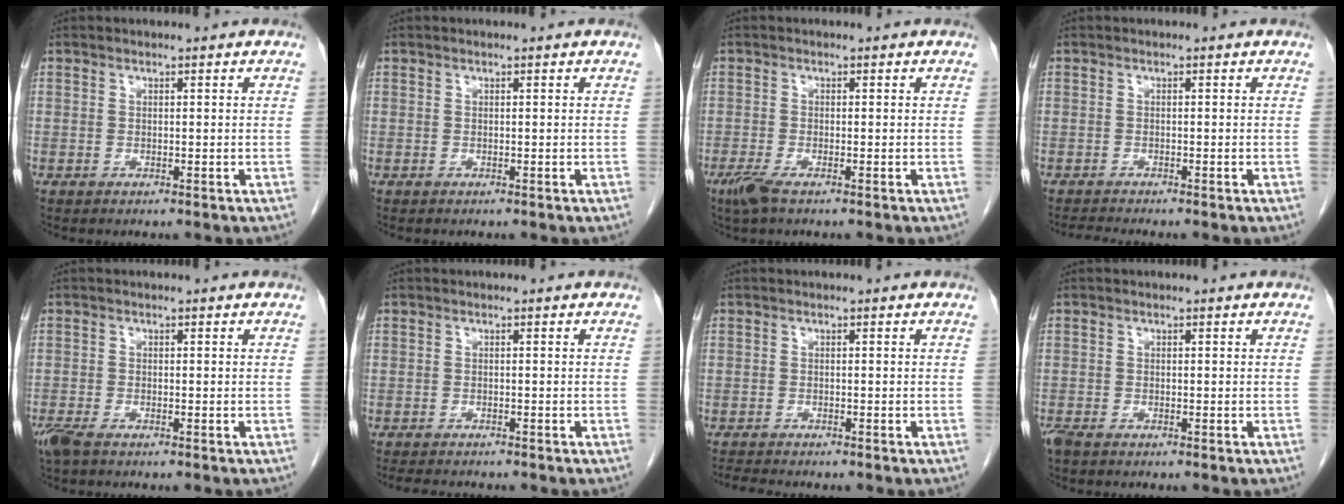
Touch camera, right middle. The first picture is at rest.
{"total": 0.0}
{"total": 2.5, "force": [-1.7, 0.4, 1.9], "torque": [-0.045, -0.007, -0.036]}
{"total": 1.7, "force": [-1.5, -0.6, 0.2], "torque": [-0.011, -0.010, -0.030]}
{"total": 3.2, "force": [-2.3, 1.0, 2.0], "torque": [-0.047, -0.010, -0.041]}
{"total": 4.2, "force": [-3.8, 0.9, 1.5], "torque": [-0.019, -0.009, -0.058]}
{"total": 2.4, "force": [-2.3, 0.1, 0.8], "torque": [-0.015, -0.010, -0.037]}
{"total": 1.8, "force": [-1.4, 0.6, 1.0], "torque": [-0.026, -0.006, -0.025]}